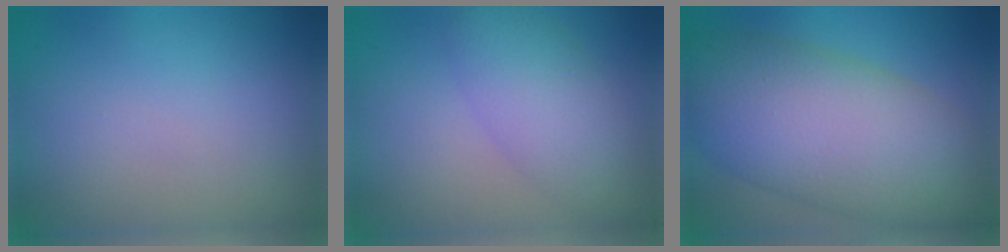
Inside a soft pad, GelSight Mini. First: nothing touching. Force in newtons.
{"total": 4.7, "press": 4.7, "slide": 0.1}
{"total": 12.4, "press": 12.3, "slide": 0.4}